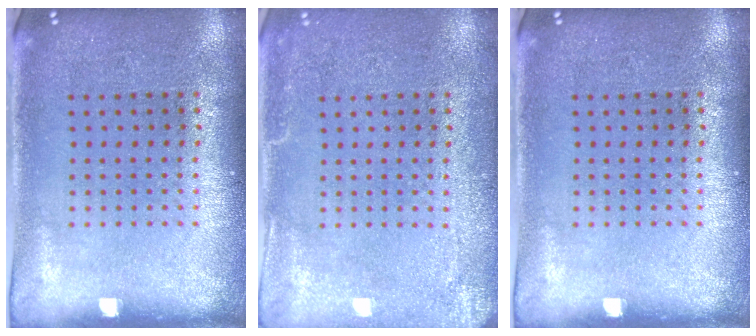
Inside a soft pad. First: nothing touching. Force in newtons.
{"total": 2.8, "press": 2.8, "slide": 0.3}
{"total": 0.0}